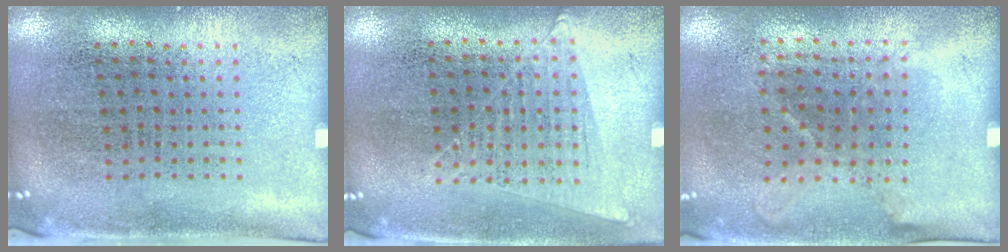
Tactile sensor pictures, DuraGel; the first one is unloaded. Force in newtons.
{"total": 1.0, "press": 0.9, "slide": 0.4}
{"total": 1.2, "press": 0.9, "slide": 0.9}